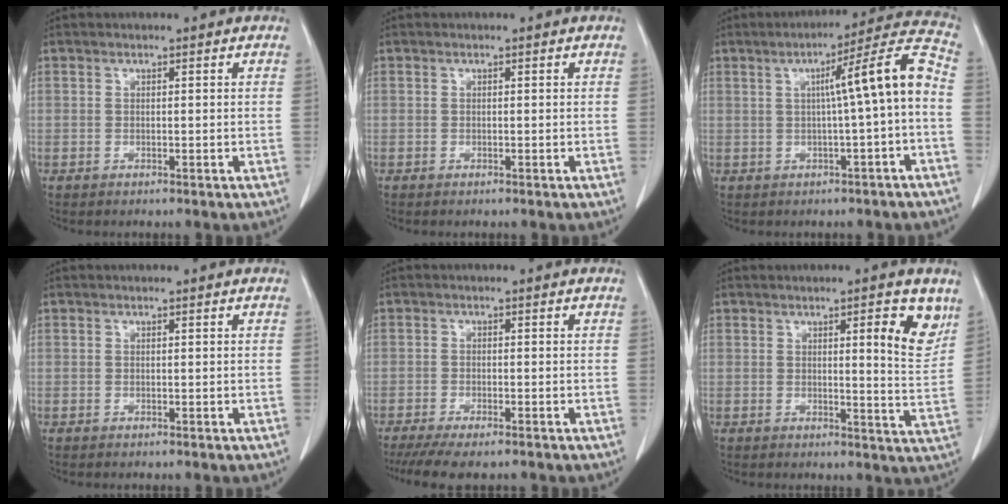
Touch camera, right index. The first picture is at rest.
{"total": 0.0}
{"total": 10.6, "force": [-0.2, -0.2, 10.6], "torque": [-0.149, 0.029, -0.004]}
{"total": 0.0}
{"total": 7.9, "force": [-5.9, 2.3, 4.7], "torque": [-0.074, -0.013, -0.094]}
{"total": 7.2, "force": [3.6, 1.2, 6.1], "torque": [-0.074, -0.014, 0.044]}